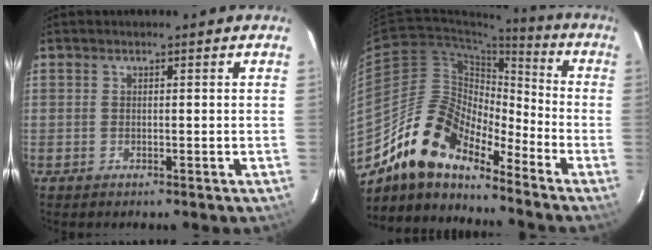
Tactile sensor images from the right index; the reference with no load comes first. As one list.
[{"total": 15.8, "force": [-12.6, 5.5, 7.7], "torque": [-0.140, 0.003, -0.247]}]